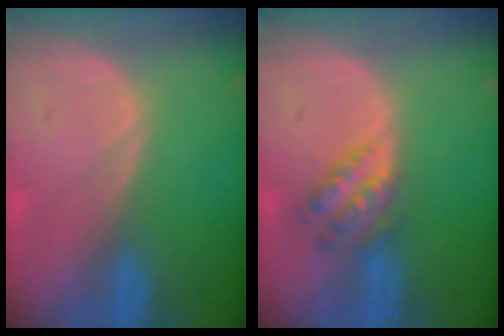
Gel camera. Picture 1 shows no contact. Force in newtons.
{"total": 4.8, "press": 4.3, "slide": 2.0}